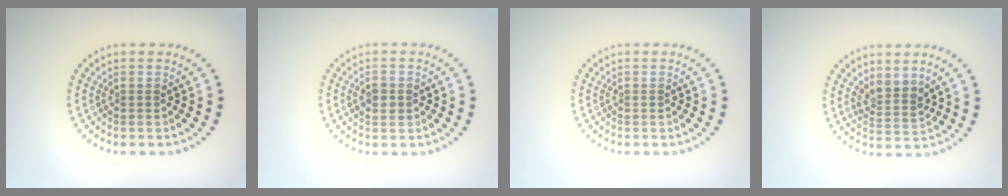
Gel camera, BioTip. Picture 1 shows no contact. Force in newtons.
{"total": 2.1, "press": 2.1, "slide": 0.1}
{"total": 0.0}
{"total": 2.2, "press": 1.8, "slide": 1.4}